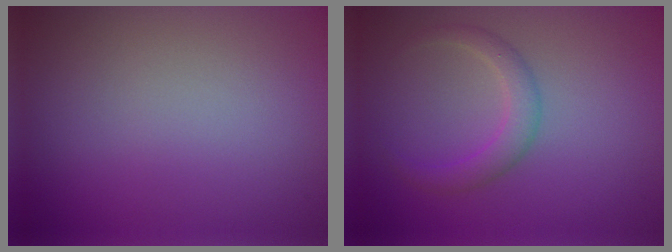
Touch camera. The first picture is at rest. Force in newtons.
{"total": 2.2, "press": 2.2, "slide": 0.1}